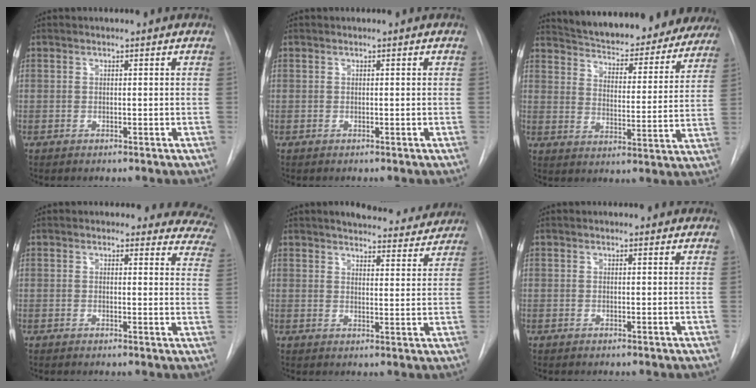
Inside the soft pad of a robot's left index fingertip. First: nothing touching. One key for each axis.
{"total": 0.0}
{"total": 27.5, "fx": 25.1, "fy": 7.0, "fz": 8.9, "tx": -0.145, "ty": -0.042, "tz": 0.317}
{"total": 12.5, "fx": 11.6, "fy": 4.3, "fz": 1.1, "tx": 0.038, "ty": -0.061, "tz": 0.079}
{"total": 15.4, "fx": 14.2, "fy": 3.9, "fz": 4.3, "tx": -0.032, "ty": -0.010, "tz": 0.164}
{"total": 1.8, "fx": 1.6, "fy": 0.8, "fz": 0.2, "tx": -0.005, "ty": 0.005, "tz": 0.009}